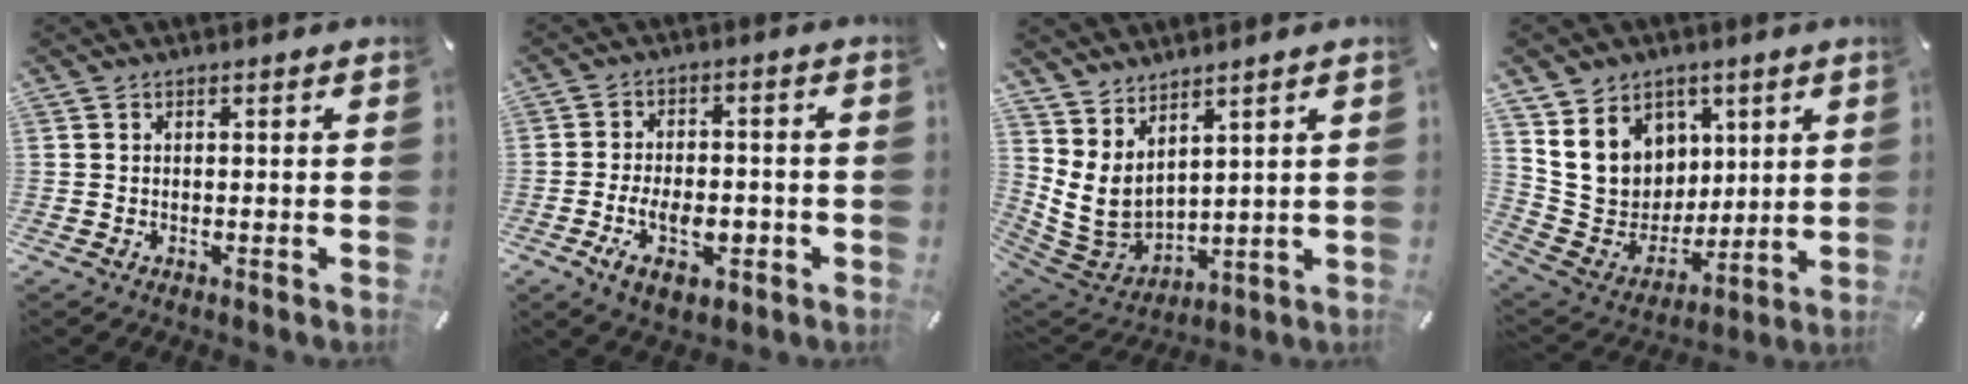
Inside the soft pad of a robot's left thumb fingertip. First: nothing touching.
{"total": 10.1, "force": [-3.6, 6.0, 7.3], "torque": [-0.111, 0.005, -0.060]}
{"total": 7.6, "force": [3.8, 5.4, 3.8], "torque": [-0.097, -0.036, 0.080]}
{"total": 14.2, "force": [5.4, 12.3, 4.4], "torque": [-0.083, -0.041, 0.116]}